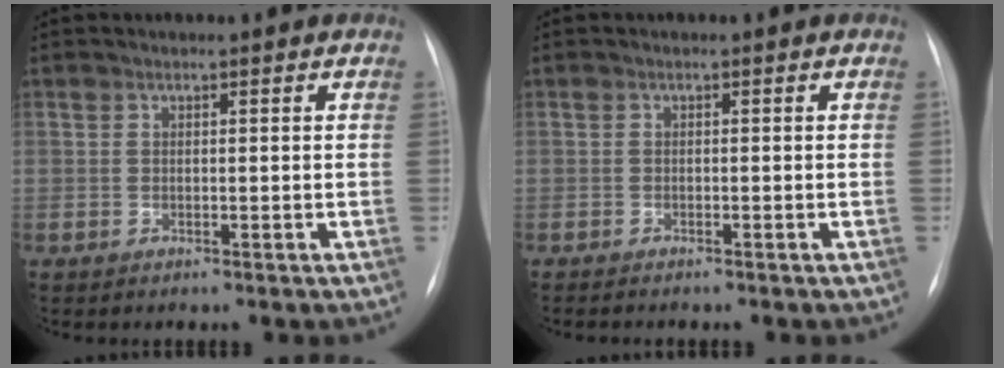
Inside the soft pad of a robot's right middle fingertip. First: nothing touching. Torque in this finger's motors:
{"motor_torque": [0.16, -0.32, -0.05, 0.00]}